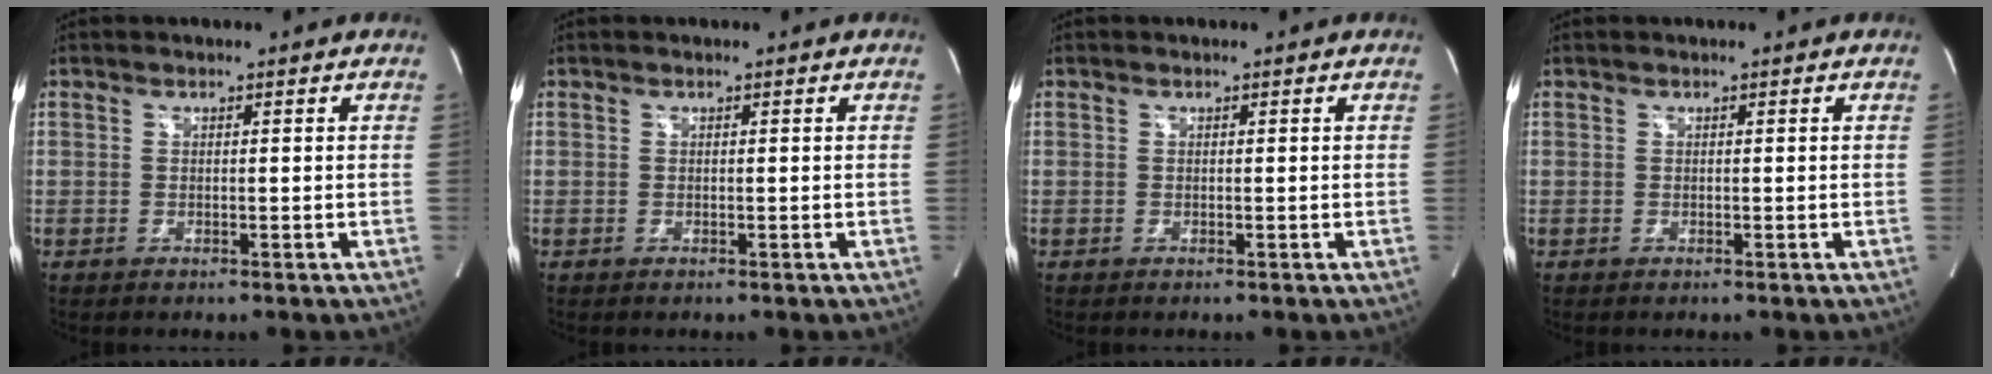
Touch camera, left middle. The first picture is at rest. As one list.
[{"total": 0.0}, {"total": 0.0}, {"total": 0.0}]